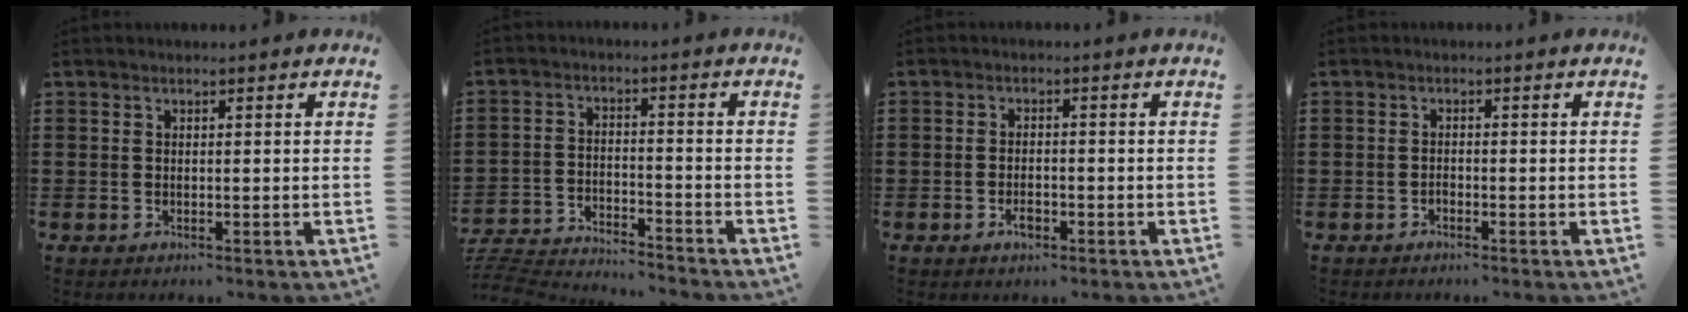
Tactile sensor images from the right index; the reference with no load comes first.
{"total": 4.4, "force": [-4.4, 0.1, 0.4], "torque": [-0.024, -0.004, -0.097]}
{"total": 2.5, "force": [-1.1, 1.2, 1.9], "torque": [-0.036, 0.004, -0.021]}
{"total": 0.7, "force": [-0.6, 0.3, 0.1], "torque": [-0.006, -0.002, -0.012]}